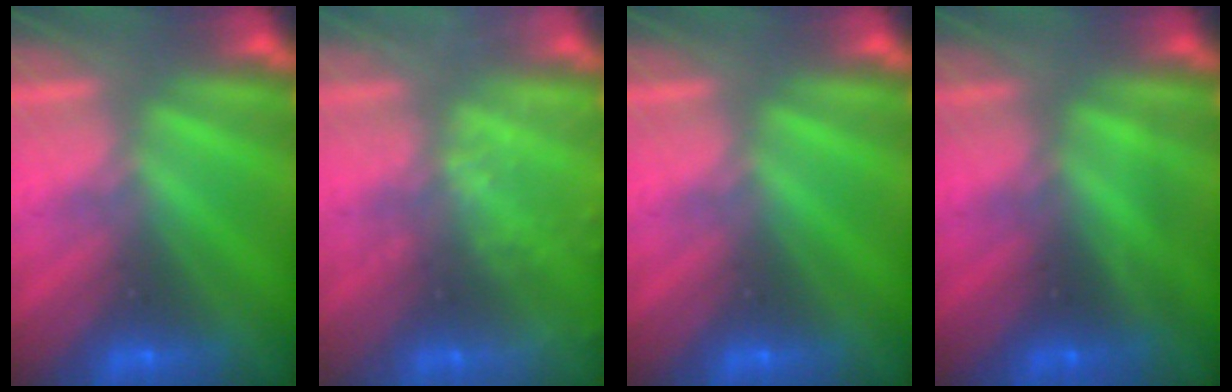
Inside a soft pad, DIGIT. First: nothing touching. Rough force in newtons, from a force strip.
{"total": 2.4}
{"total": 0.0}
{"total": 1.7}